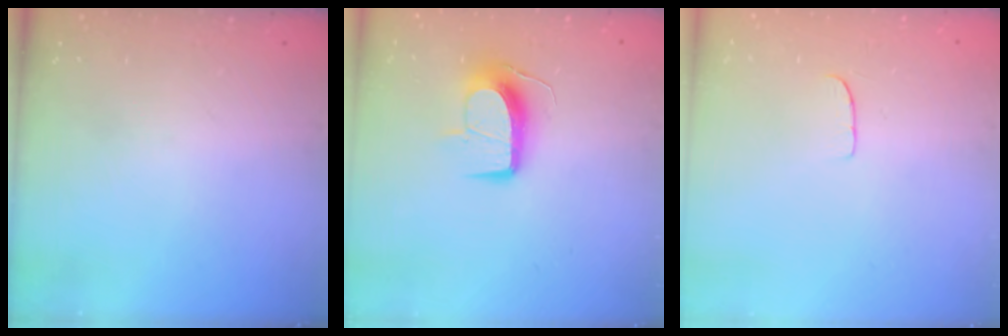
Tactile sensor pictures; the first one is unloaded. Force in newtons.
{"total": 11.6, "press": 11.6, "slide": 0.1}
{"total": 5.4, "press": 5.4, "slide": 0.4}